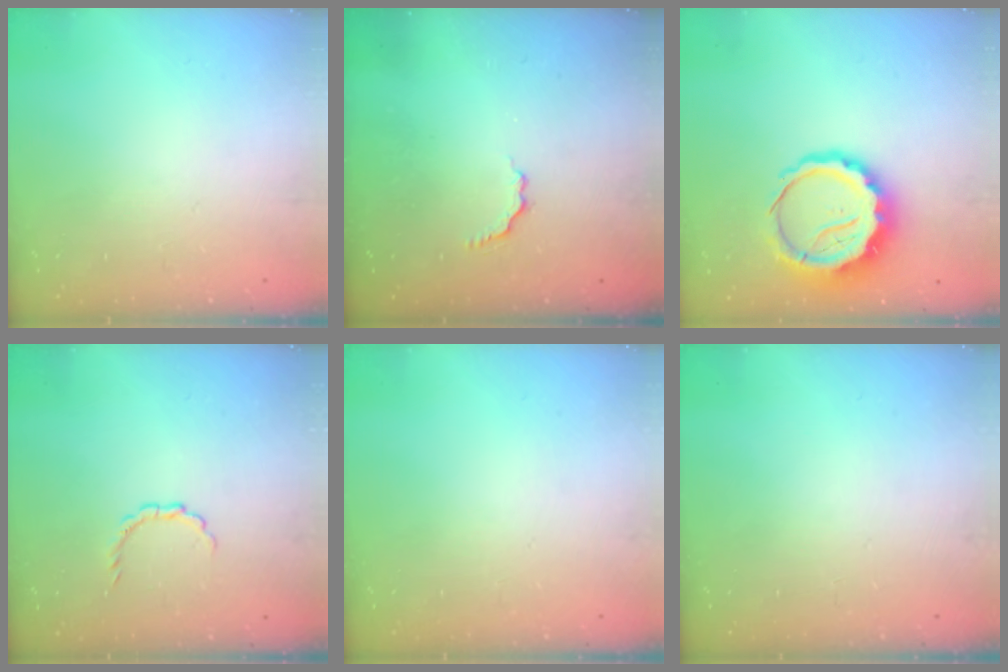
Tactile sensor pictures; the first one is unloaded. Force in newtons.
{"total": 2.5, "press": 2.3, "slide": 1.0}
{"total": 11.3, "press": 10.9, "slide": 2.9}
{"total": 3.1, "press": 3.1, "slide": 0.5}
{"total": 0.0}
{"total": 0.0}